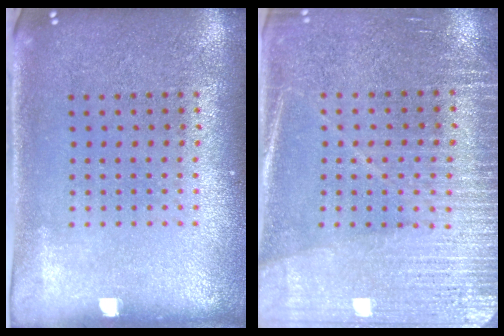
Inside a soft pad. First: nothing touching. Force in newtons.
{"total": 3.2, "press": 3.0, "slide": 1.0}